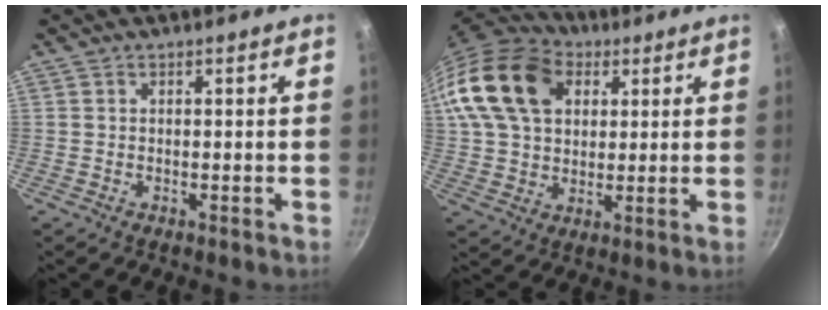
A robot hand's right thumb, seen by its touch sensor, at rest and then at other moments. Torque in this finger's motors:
{"motor_torque": [1.58, 3.39, 0.82, -0.57, 0.20]}